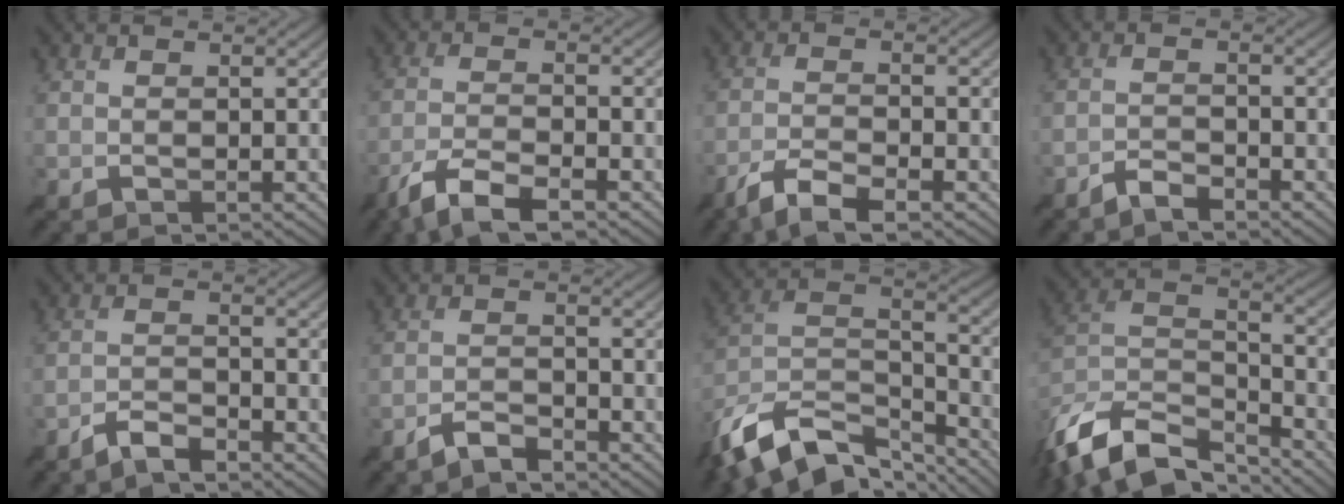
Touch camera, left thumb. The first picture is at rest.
{"total": 6.7, "force": [-4.8, 1.6, 4.5], "torque": [-0.088, -0.006, -0.095]}
{"total": 5.6, "force": [-4.0, 1.3, 3.8], "torque": [-0.073, -0.004, -0.080]}
{"total": 2.7, "force": [-2.3, 0.5, 1.3], "torque": [-0.024, 0.001, -0.050]}
{"total": 3.5, "force": [-3.0, 0.7, 1.8], "torque": [-0.034, 0.002, -0.063]}
{"total": 3.1, "force": [-2.6, 0.6, 1.6], "torque": [-0.030, 0.003, -0.056]}
{"total": 15.3, "force": [-10.8, 7.3, 8.2], "torque": [-0.218, -0.012, -0.182]}
{"total": 15.1, "force": [-11.3, 6.3, 7.7], "torque": [-0.208, -0.012, -0.197]}